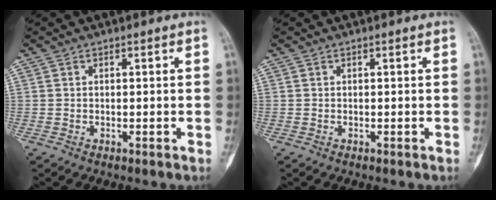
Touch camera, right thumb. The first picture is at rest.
{"total": 0.0}